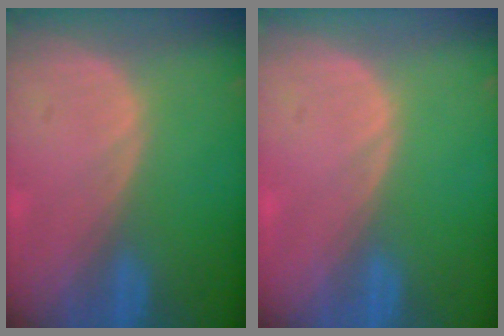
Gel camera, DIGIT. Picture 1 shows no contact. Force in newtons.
{"total": 0.0}